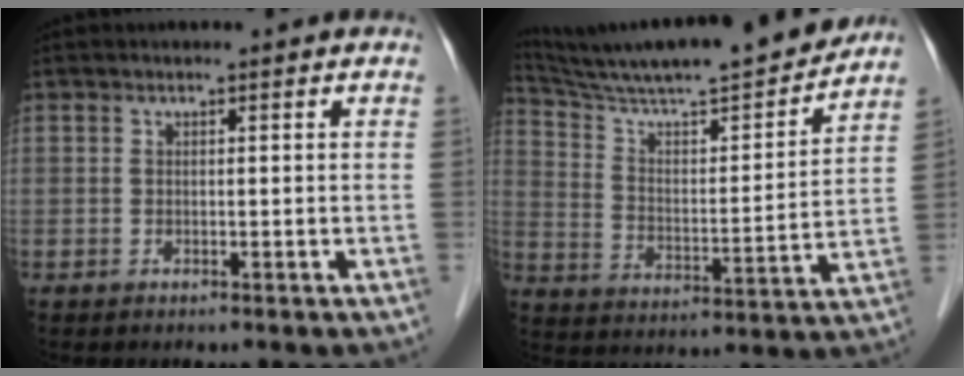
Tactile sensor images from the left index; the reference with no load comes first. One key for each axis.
{"total": 22.1, "fx": 19.9, "fy": 0.8, "fz": 9.6, "tx": -0.161, "ty": -0.011, "tz": 0.309}